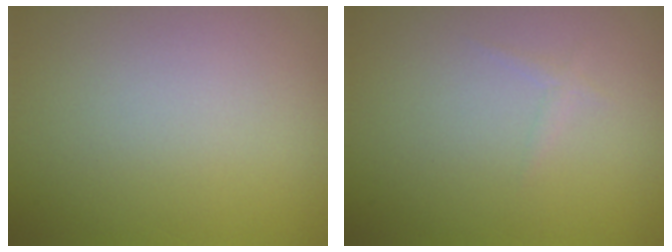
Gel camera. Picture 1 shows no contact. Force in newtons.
{"total": 0.5, "press": 0.5, "slide": 0.0}